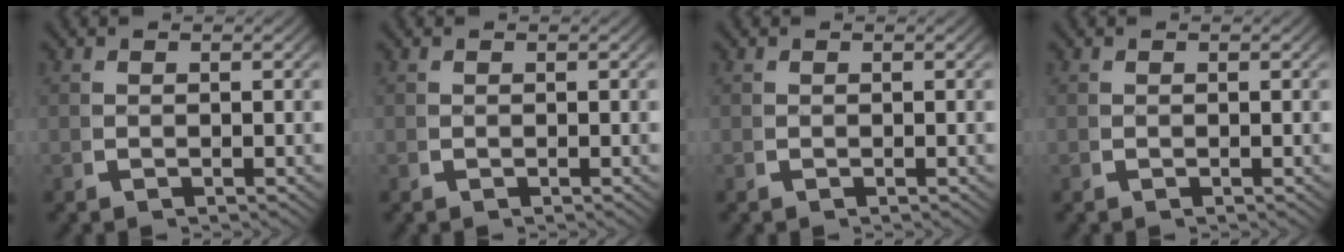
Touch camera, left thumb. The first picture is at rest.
{"total": 0.0}
{"total": 0.0}
{"total": 0.0}